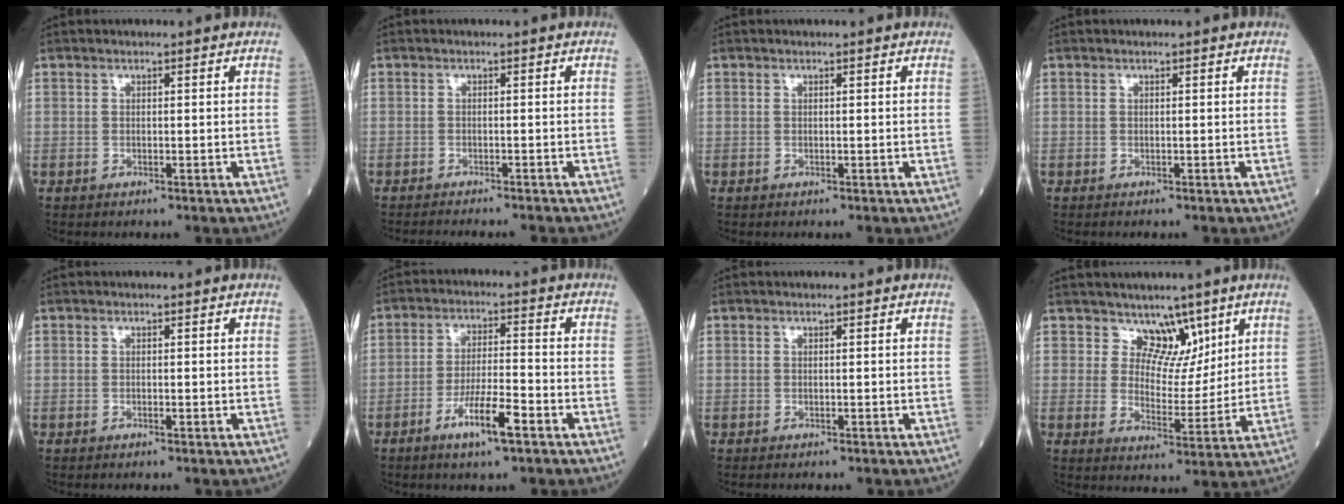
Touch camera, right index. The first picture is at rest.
{"total": 8.0, "force": [-7.5, 0.7, 2.9], "torque": [-0.031, -0.016, -0.097]}
{"total": 0.0}
{"total": 0.0}
{"total": 0.0}
{"total": 7.5, "force": [-4.1, 0.7, 6.3], "torque": [-0.118, -0.007, -0.073]}
{"total": 0.0}
{"total": 5.6, "force": [4.2, 3.5, 1.3], "torque": [-0.009, -0.010, 0.073]}